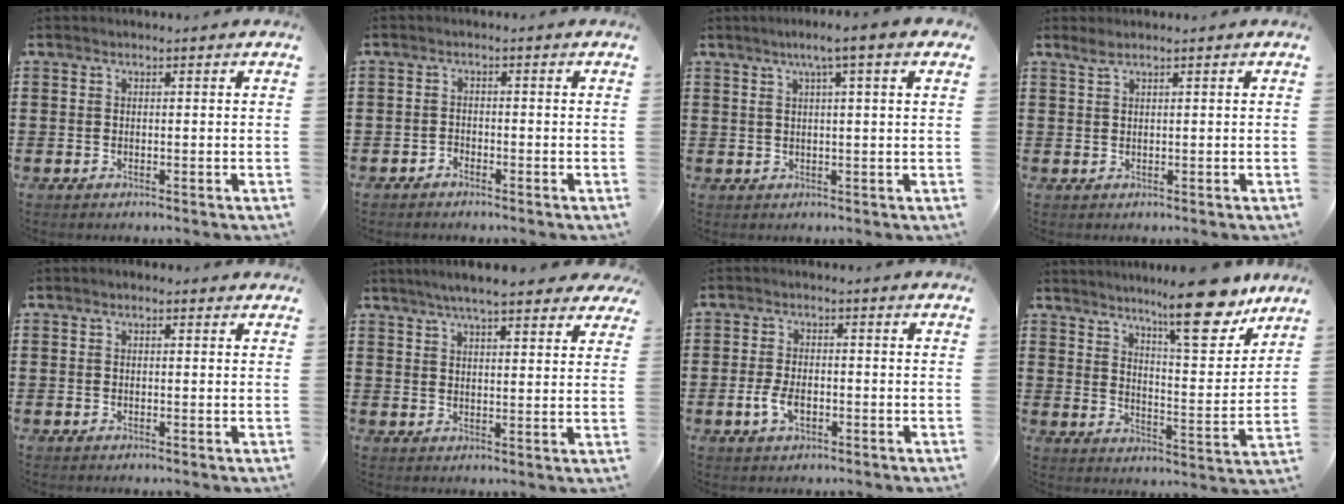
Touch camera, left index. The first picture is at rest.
{"total": 1.5, "force": [-1.4, 0.3, 0.0], "torque": [-0.006, 0.003, -0.032]}
{"total": 3.8, "force": [1.6, -0.4, 3.4], "torque": [-0.070, -0.003, 0.022]}
{"total": 1.1, "force": [0.7, 0.1, 0.8], "torque": [-0.018, 0.001, 0.012]}
{"total": 0.6, "force": [0.2, 0.5, 0.4], "torque": [-0.009, 0.005, 0.002]}
{"total": 5.8, "force": [5.0, 0.6, 2.8], "torque": [-0.070, -0.008, 0.089]}
{"total": 3.9, "force": [-1.1, 2.1, 3.1], "torque": [-0.070, 0.000, -0.021]}
{"total": 13.8, "force": [11.0, 2.4, 8.0], "torque": [-0.123, -0.063, 0.182]}